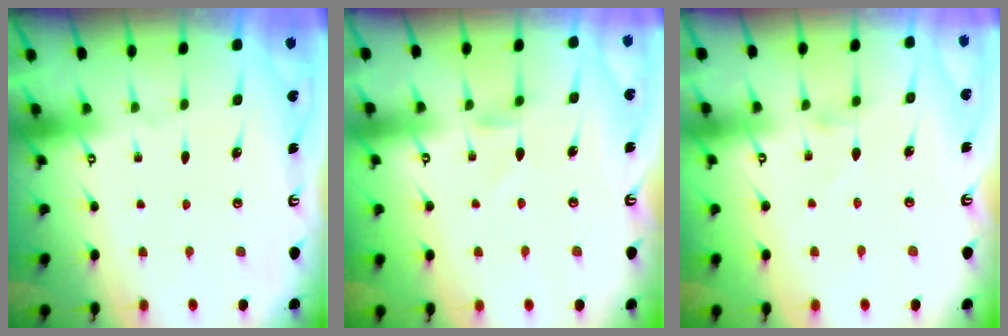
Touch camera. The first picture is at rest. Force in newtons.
{"total": 2.6, "press": 2.6, "slide": 0.3}
{"total": 0.0}